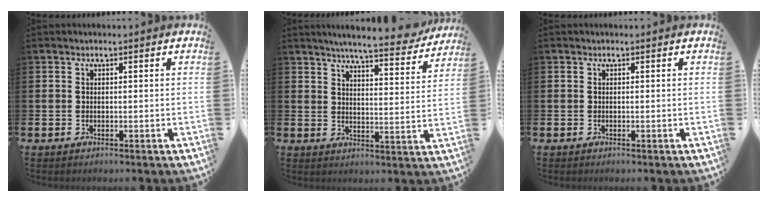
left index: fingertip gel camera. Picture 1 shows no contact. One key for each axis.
{"total": 6.8, "fx": 6.4, "fy": 0.3, "fz": 2.3, "tx": -0.044, "ty": -0.043, "tz": 0.105}
{"total": 0.0}